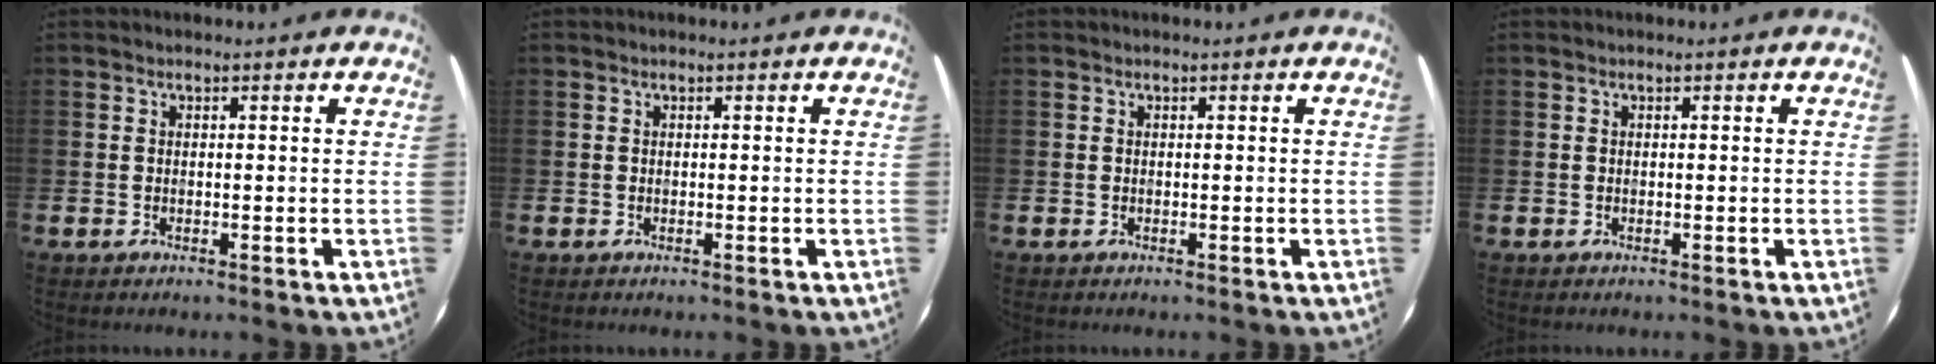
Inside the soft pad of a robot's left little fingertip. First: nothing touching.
{"total": 0.0}
{"total": 0.0}
{"total": 0.0}